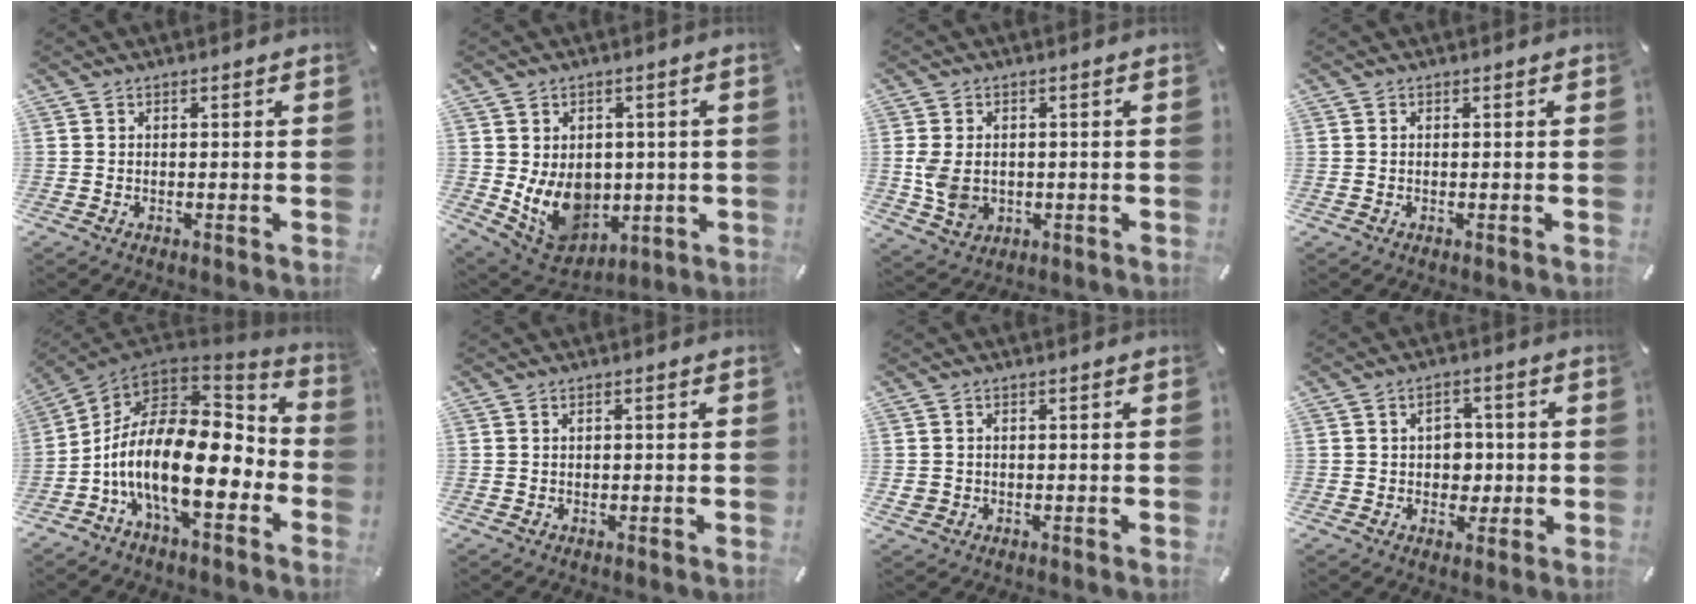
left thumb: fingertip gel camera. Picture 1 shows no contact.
{"total": 11.3, "force": [-0.3, 9.7, 5.7], "torque": [-0.107, -0.015, 0.005]}
{"total": 6.5, "force": [-0.3, 5.1, 4.0], "torque": [-0.075, -0.002, -0.005]}
{"total": 0.0}
{"total": 20.3, "force": [-4.6, 9.1, 17.5], "torque": [-0.350, -0.023, -0.085]}
{"total": 0.7, "force": [0.2, 0.4, 0.6], "torque": [-0.012, 0.005, 0.001]}
{"total": 2.0, "force": [-0.2, 1.9, 0.5], "torque": [-0.011, 0.005, -0.007]}
{"total": 5.8, "force": [0.1, 4.9, 3.1], "torque": [-0.033, 0.001, -0.004]}